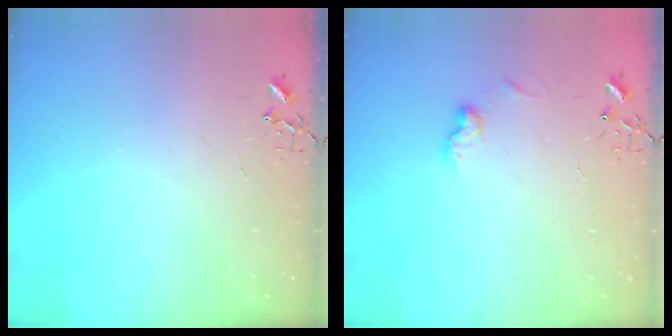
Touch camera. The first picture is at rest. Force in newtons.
{"total": 6.7, "press": 6.7, "slide": 0.3}